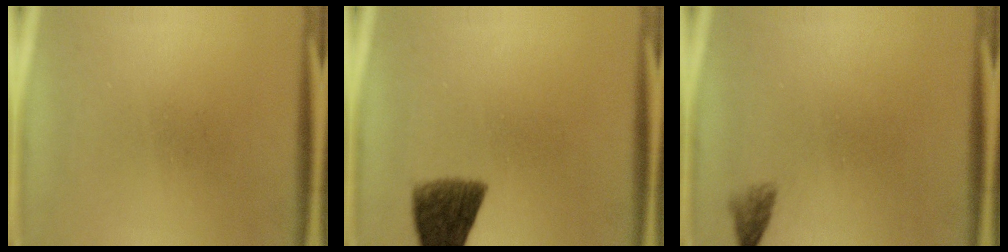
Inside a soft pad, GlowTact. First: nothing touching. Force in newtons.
{"total": 8.2}
{"total": 1.5}